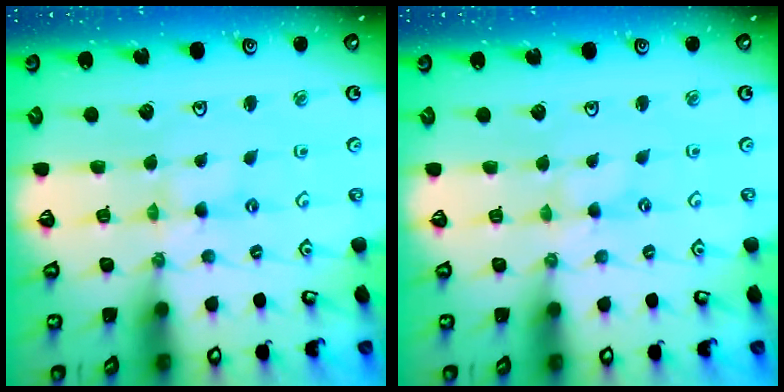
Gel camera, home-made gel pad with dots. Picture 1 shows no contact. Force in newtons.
{"total": 0.0}